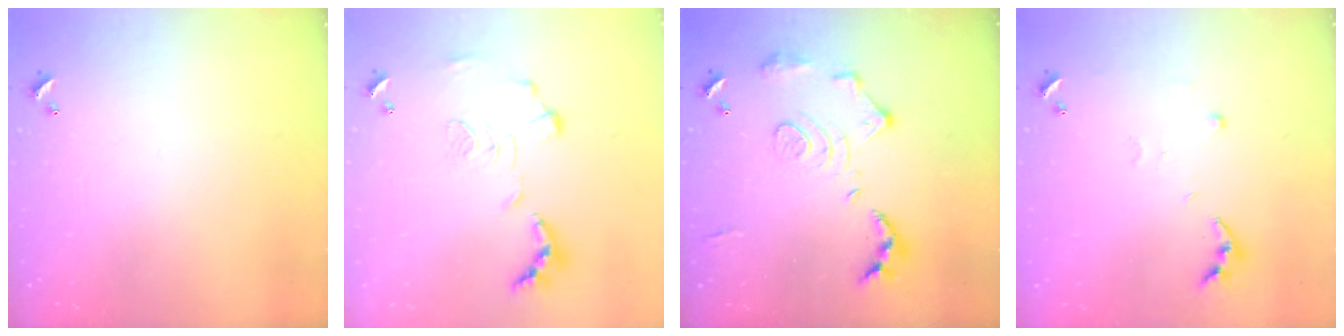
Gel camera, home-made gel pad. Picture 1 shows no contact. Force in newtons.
{"total": 1.2, "press": 0.4, "slide": 1.1}
{"total": 14.2, "press": 14.1, "slide": 1.2}
{"total": 4.9, "press": 4.8, "slide": 0.5}